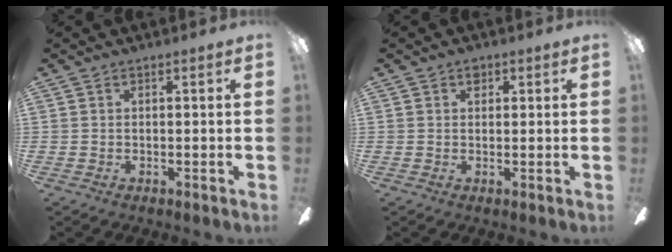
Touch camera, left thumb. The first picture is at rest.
{"total": 1.8, "force": [1.0, 1.3, 0.8], "torque": [-0.001, -0.002, 0.014]}